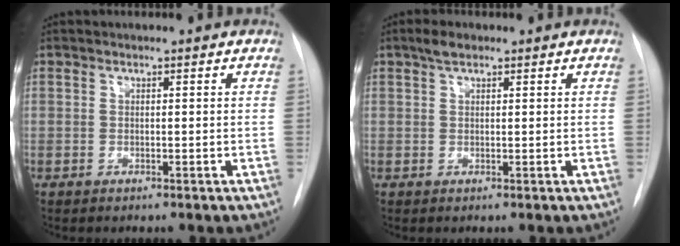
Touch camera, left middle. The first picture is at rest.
{"total": 1.9, "force": [1.3, 0.8, 1.2], "torque": [-0.026, 0.010, 0.023]}